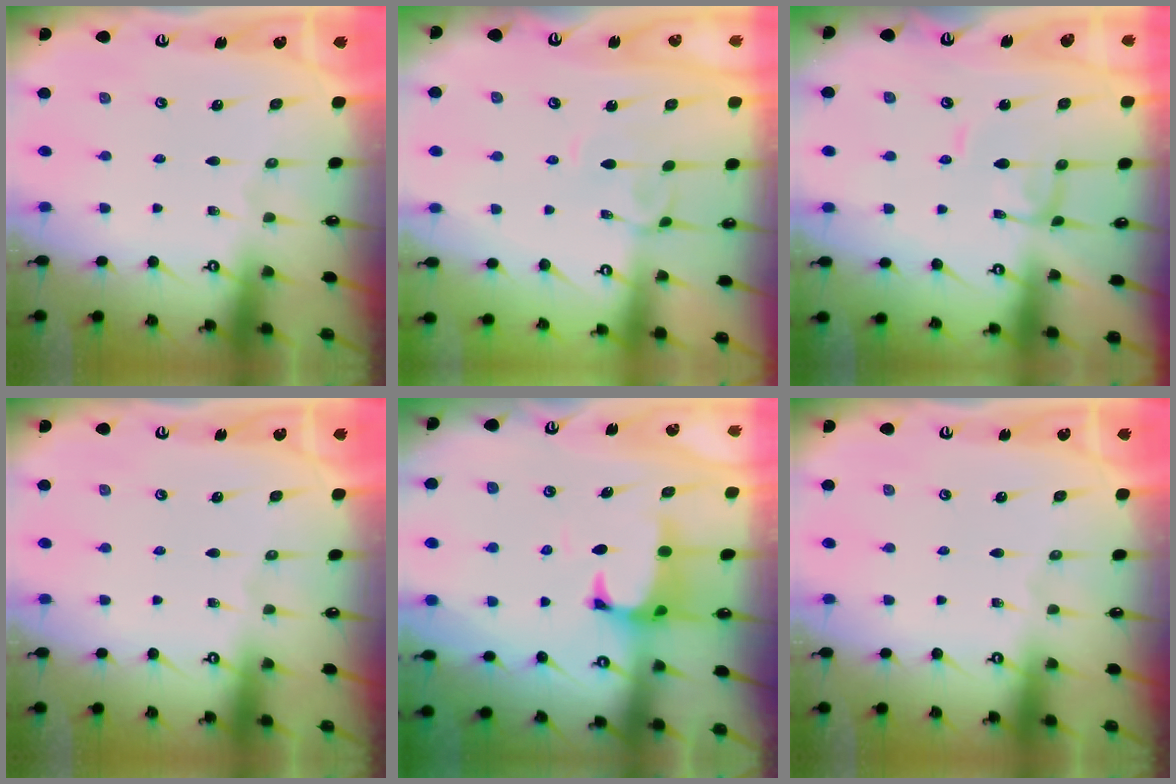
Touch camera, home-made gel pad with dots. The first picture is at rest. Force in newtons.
{"total": 3.9, "press": 3.9, "slide": 0.3}
{"total": 2.1, "press": 2.1, "slide": 0.1}
{"total": 0.0}
{"total": 1.3, "press": 0.8, "slide": 1.0}
{"total": 0.0}